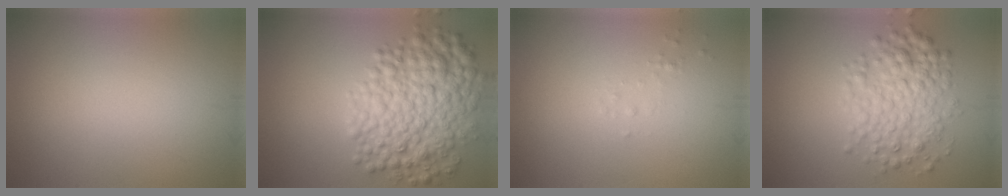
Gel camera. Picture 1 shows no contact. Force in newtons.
{"total": 8.3, "press": 8.3, "slide": 0.0}
{"total": 0.6, "press": 0.6, "slide": 0.0}
{"total": 5.2, "press": 5.2, "slide": 0.1}